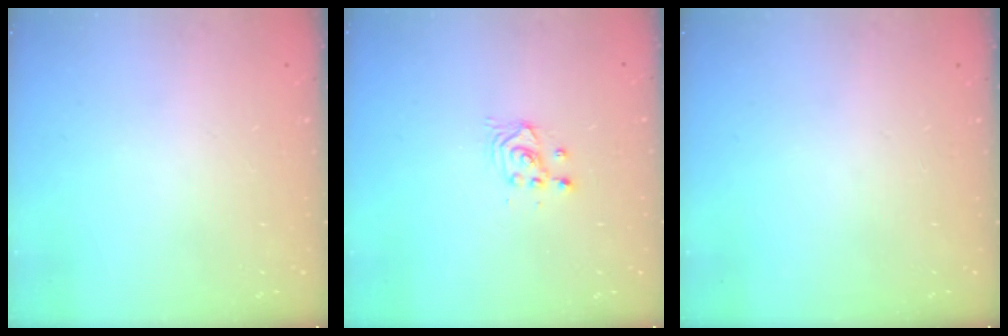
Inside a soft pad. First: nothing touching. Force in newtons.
{"total": 2.4, "press": 2.4, "slide": 0.2}
{"total": 0.0}